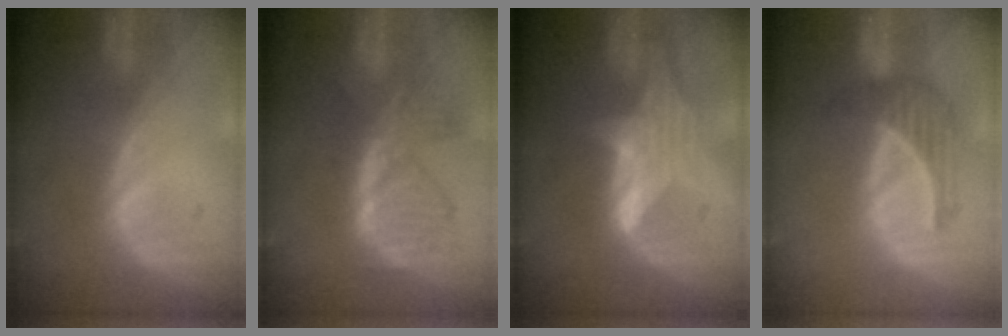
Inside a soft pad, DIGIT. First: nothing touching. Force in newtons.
{"total": 7.7, "press": 6.9, "slide": 3.3}
{"total": 5.9, "press": 5.8, "slide": 0.8}
{"total": 4.5, "press": 4.4, "slide": 0.8}